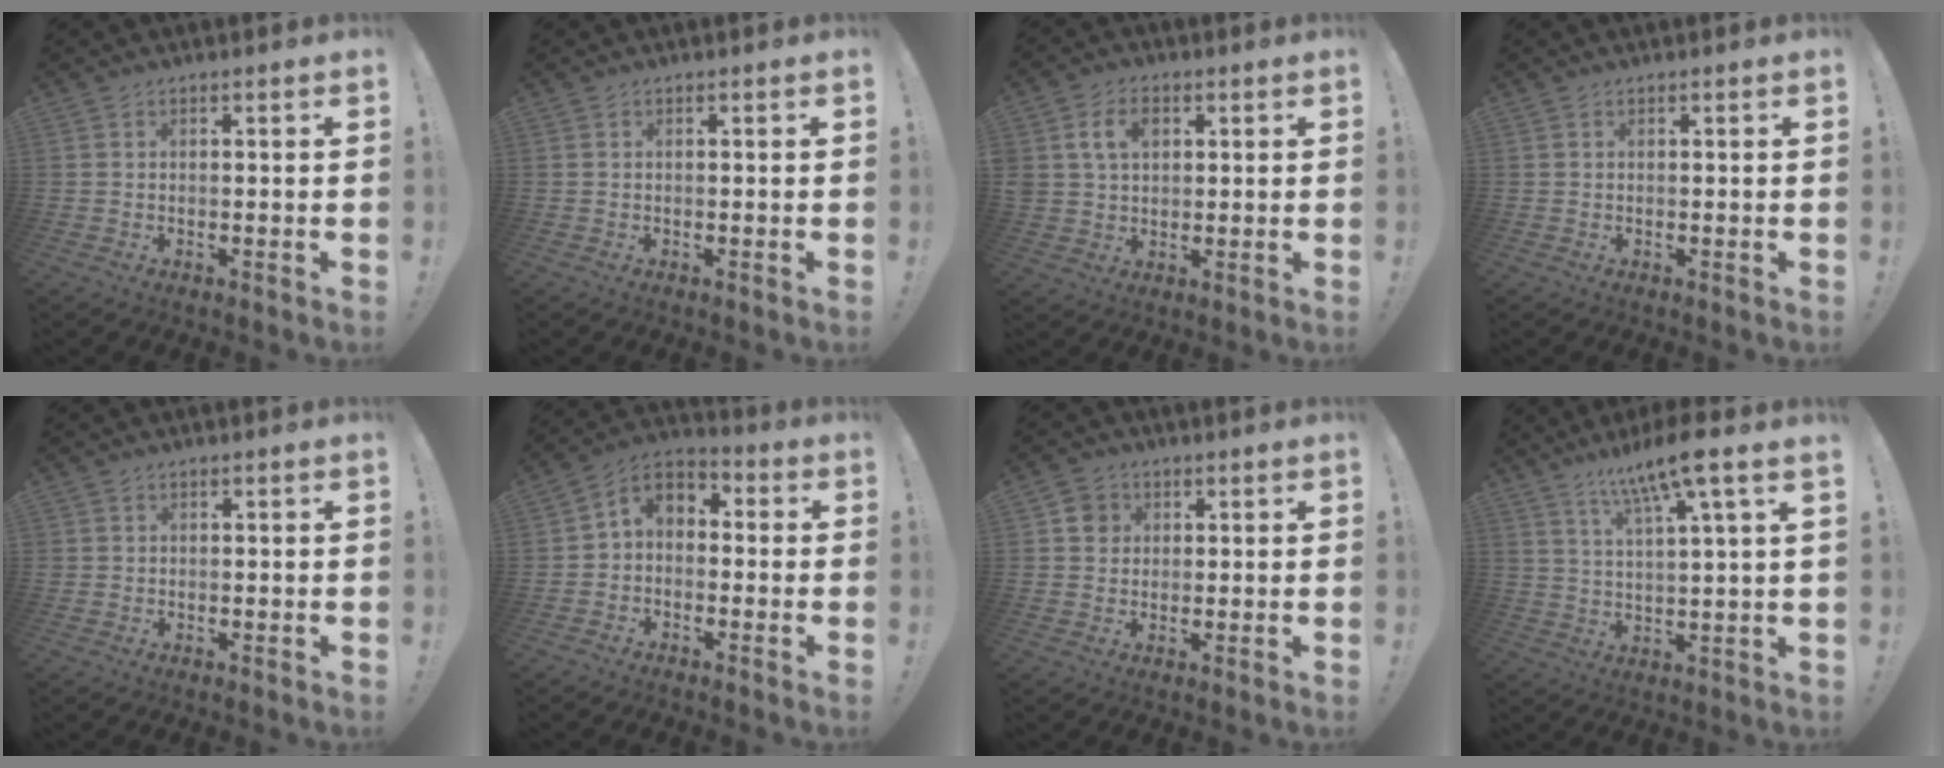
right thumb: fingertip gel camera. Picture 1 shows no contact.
{"total": 0.0}
{"total": 8.1, "force": [2.6, 6.1, 4.6], "torque": [-0.073, 0.007, 0.051]}
{"total": 0.0}
{"total": 0.8, "force": [0.1, 0.8, 0.0], "torque": [-0.004, 0.003, 0.003]}
{"total": 5.5, "force": [-1.6, 4.3, 3.0], "torque": [-0.059, 0.016, -0.025]}
{"total": 4.8, "force": [1.1, 4.5, 1.3], "torque": [-0.015, 0.007, 0.022]}
{"total": 10.9, "force": [7.2, 0.2, 8.2], "torque": [-0.143, -0.036, 0.111]}